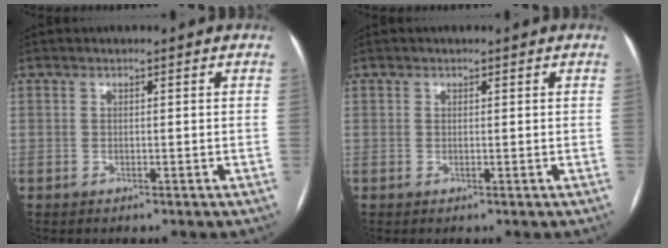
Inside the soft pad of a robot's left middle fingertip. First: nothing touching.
{"total": 0.0}